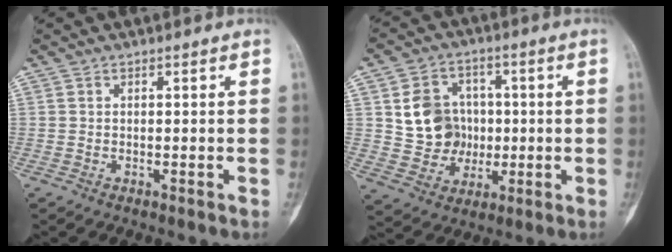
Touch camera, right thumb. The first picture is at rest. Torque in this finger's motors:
{"motor_torque": [-0.09, 0.28, 0.53, -0.19, 0.06]}